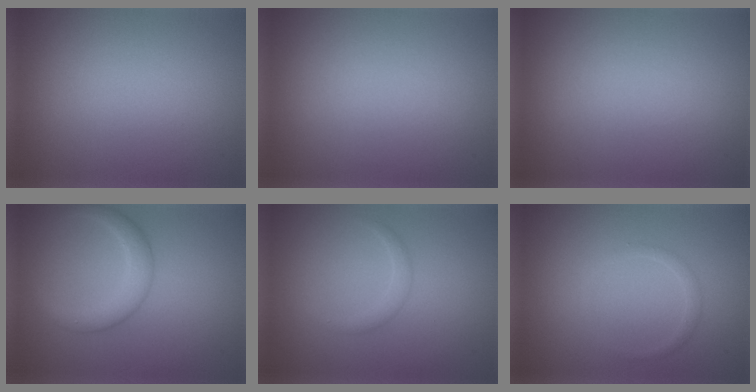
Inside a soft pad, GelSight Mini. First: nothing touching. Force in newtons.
{"total": 0.0}
{"total": 0.0}
{"total": 2.8, "press": 2.8, "slide": 0.2}
{"total": 1.1, "press": 1.1, "slide": 0.1}
{"total": 0.9, "press": 0.9, "slide": 0.0}